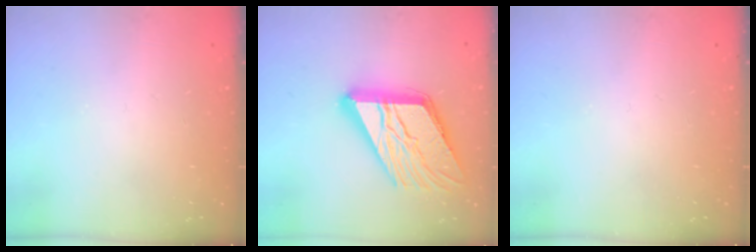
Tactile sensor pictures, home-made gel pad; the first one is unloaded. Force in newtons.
{"total": 22.5, "press": 22.3, "slide": 2.7}
{"total": 0.0}